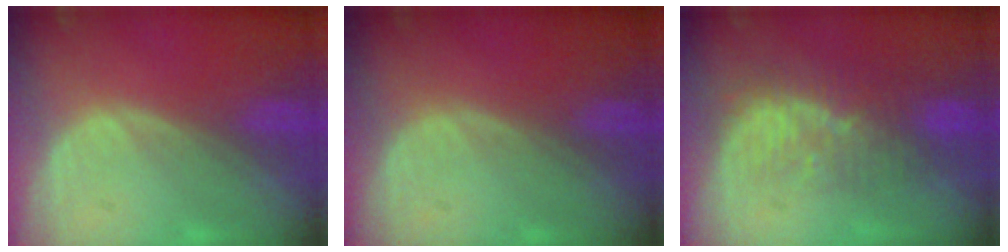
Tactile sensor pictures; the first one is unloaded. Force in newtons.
{"total": 0.0}
{"total": 8.4, "press": 7.5, "slide": 3.8}